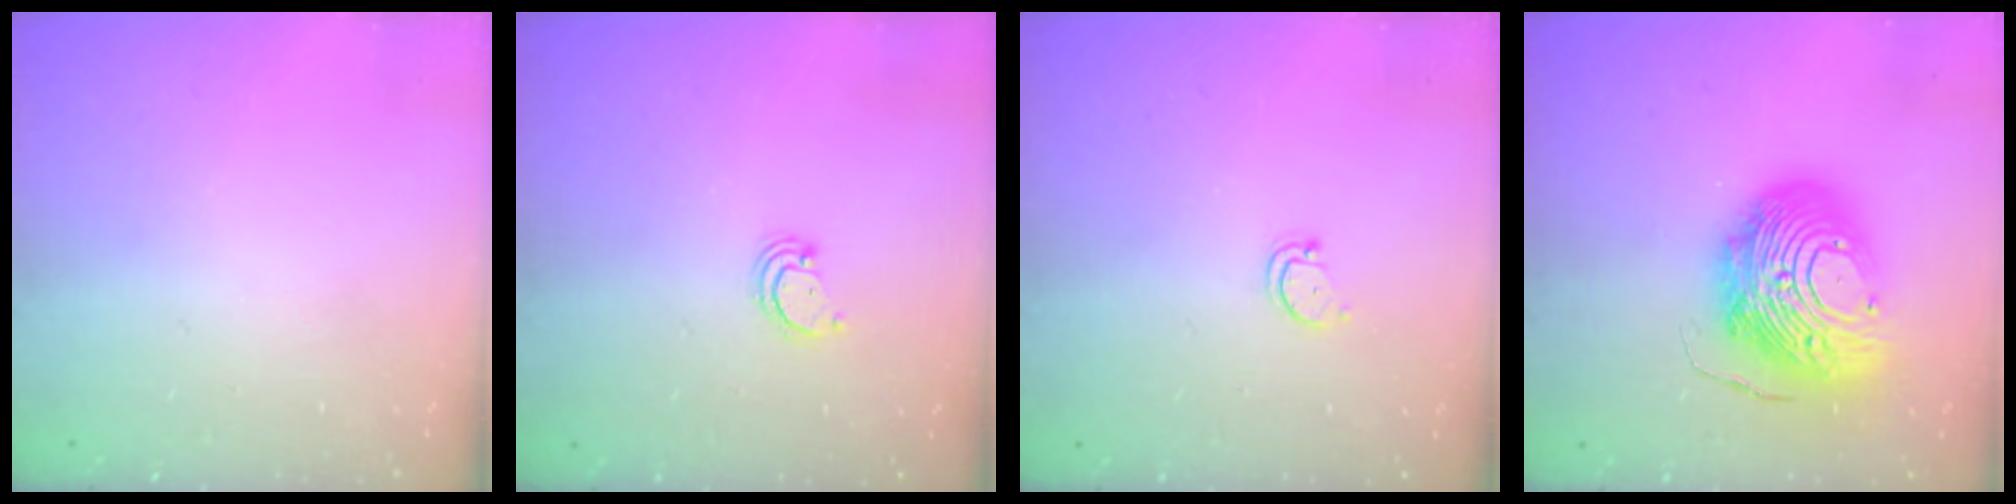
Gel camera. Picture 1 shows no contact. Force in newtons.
{"total": 2.2, "press": 2.2, "slide": 0.2}
{"total": 2.3, "press": 2.3, "slide": 0.4}
{"total": 19.8, "press": 19.7, "slide": 1.9}